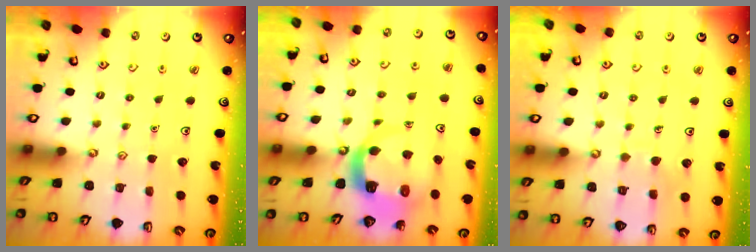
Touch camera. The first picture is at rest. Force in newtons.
{"total": 5.8, "press": 5.7, "slide": 0.7}
{"total": 5.1, "press": 5.1, "slide": 0.5}